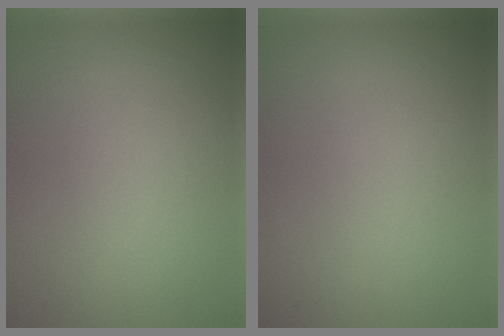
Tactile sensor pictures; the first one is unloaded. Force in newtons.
{"total": 0.0}